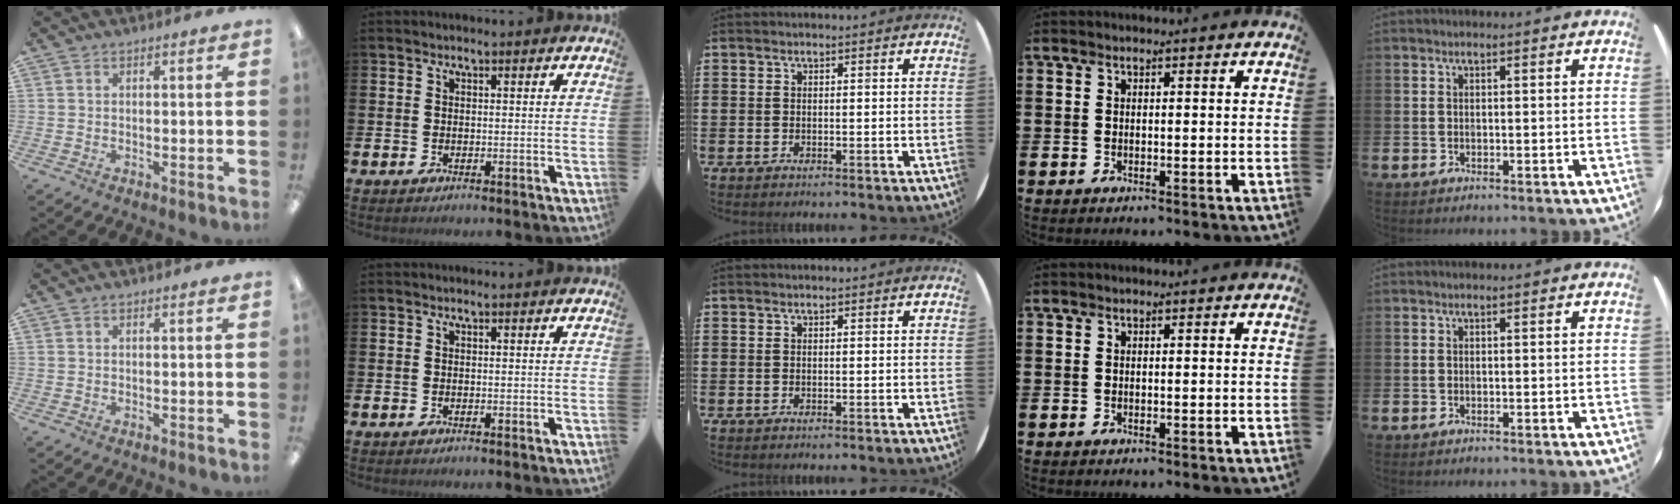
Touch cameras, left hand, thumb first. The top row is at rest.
{}